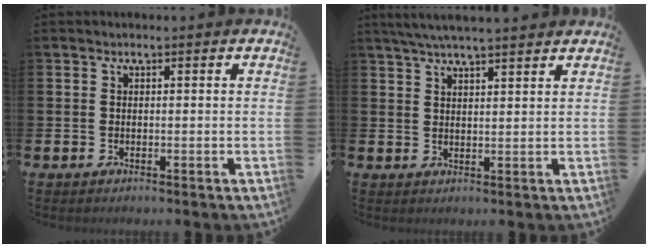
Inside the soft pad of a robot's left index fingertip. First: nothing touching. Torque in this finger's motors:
{"motor_torque": [0.63, -0.83, 0.52, 0.10]}